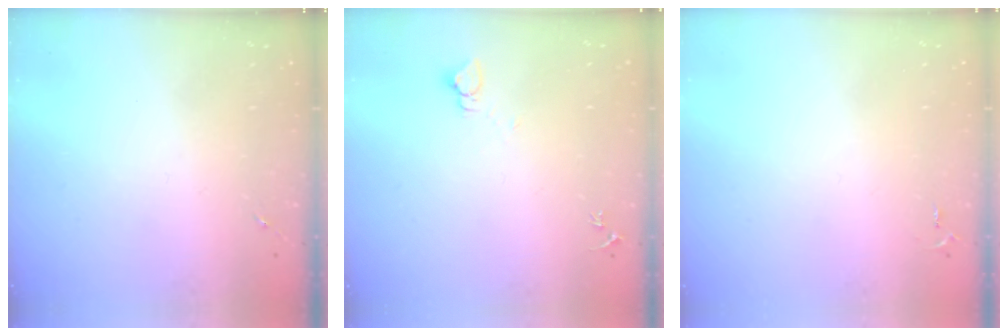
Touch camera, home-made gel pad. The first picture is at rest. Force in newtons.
{"total": 2.7, "press": 2.7, "slide": 0.2}
{"total": 2.6, "press": 2.6, "slide": 0.4}